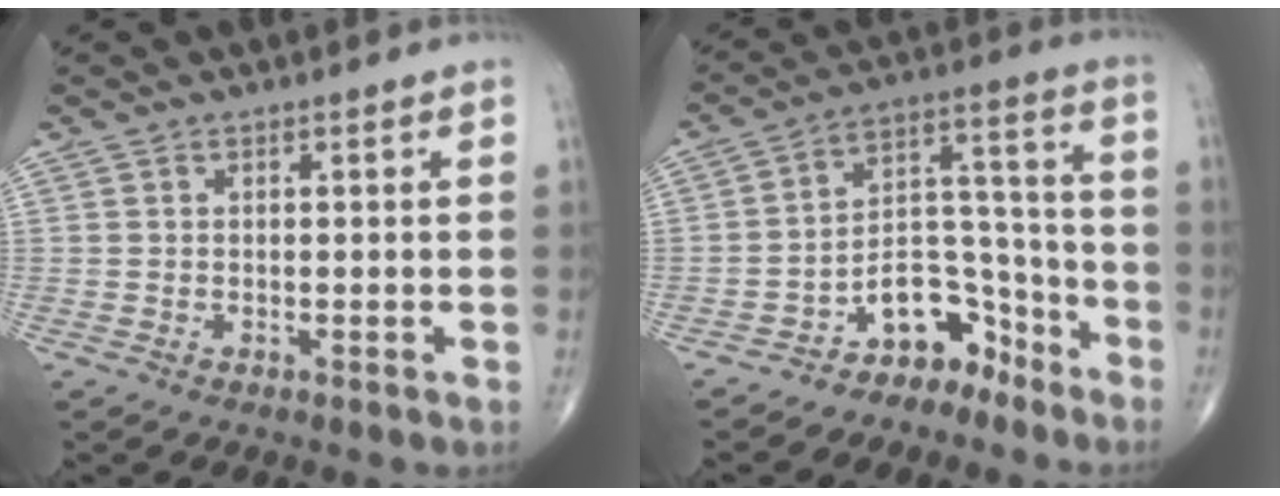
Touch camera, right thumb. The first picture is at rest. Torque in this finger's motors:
{"motor_torque": [3.19, 1.81, 0.77, -1.08, 0.06]}